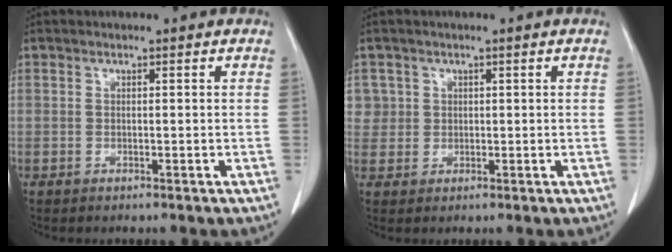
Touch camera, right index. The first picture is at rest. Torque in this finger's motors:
{"motor_torque": [-0.07, 0.05, 0.02, 0.00]}